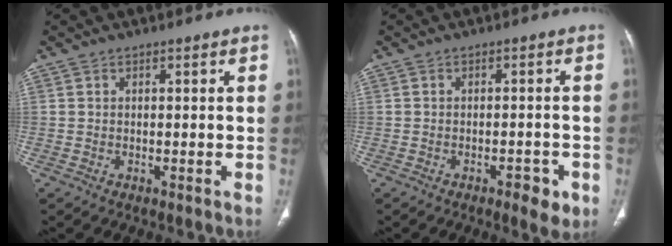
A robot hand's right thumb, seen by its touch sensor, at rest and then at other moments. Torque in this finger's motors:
{"motor_torque": [-0.19, 0.10, -0.12, 0.03, 0.00]}